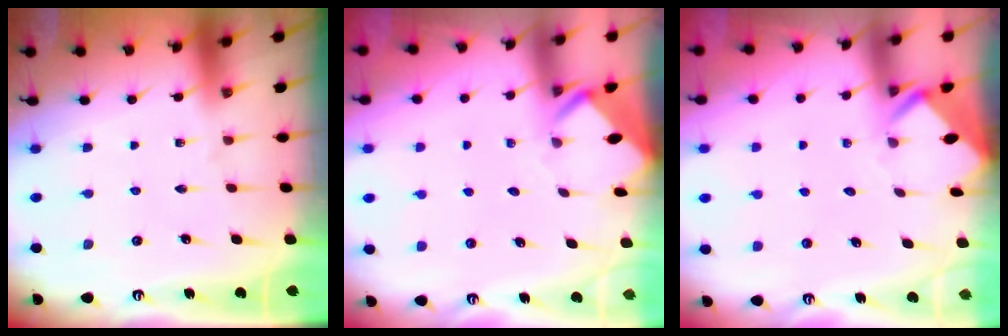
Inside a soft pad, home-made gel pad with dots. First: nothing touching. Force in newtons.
{"total": 3.4, "press": 3.4, "slide": 0.2}
{"total": 3.5, "press": 3.5, "slide": 0.3}